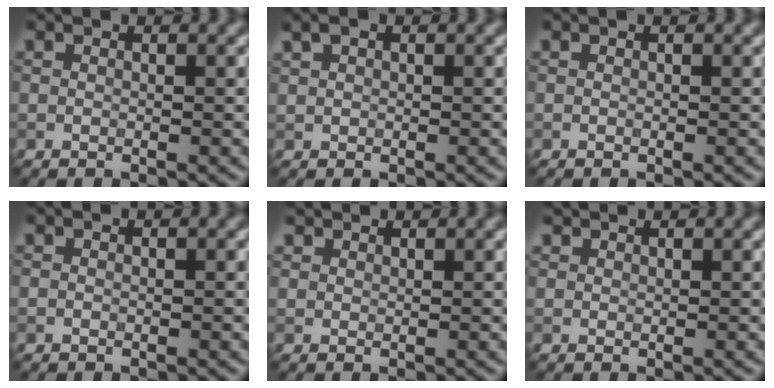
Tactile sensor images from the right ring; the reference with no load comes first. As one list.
[{"total": 1.1, "force": [0.6, 0.7, 0.6], "torque": [-0.013, 0.003, 0.010]}, {"total": 0.0}, {"total": 0.0}, {"total": 1.3, "force": [1.2, 0.6, 0.1], "torque": [-0.005, 0.000, 0.023]}, {"total": 1.1, "force": [1.0, 0.4, 0.0], "torque": [-0.004, 0.000, 0.020]}]